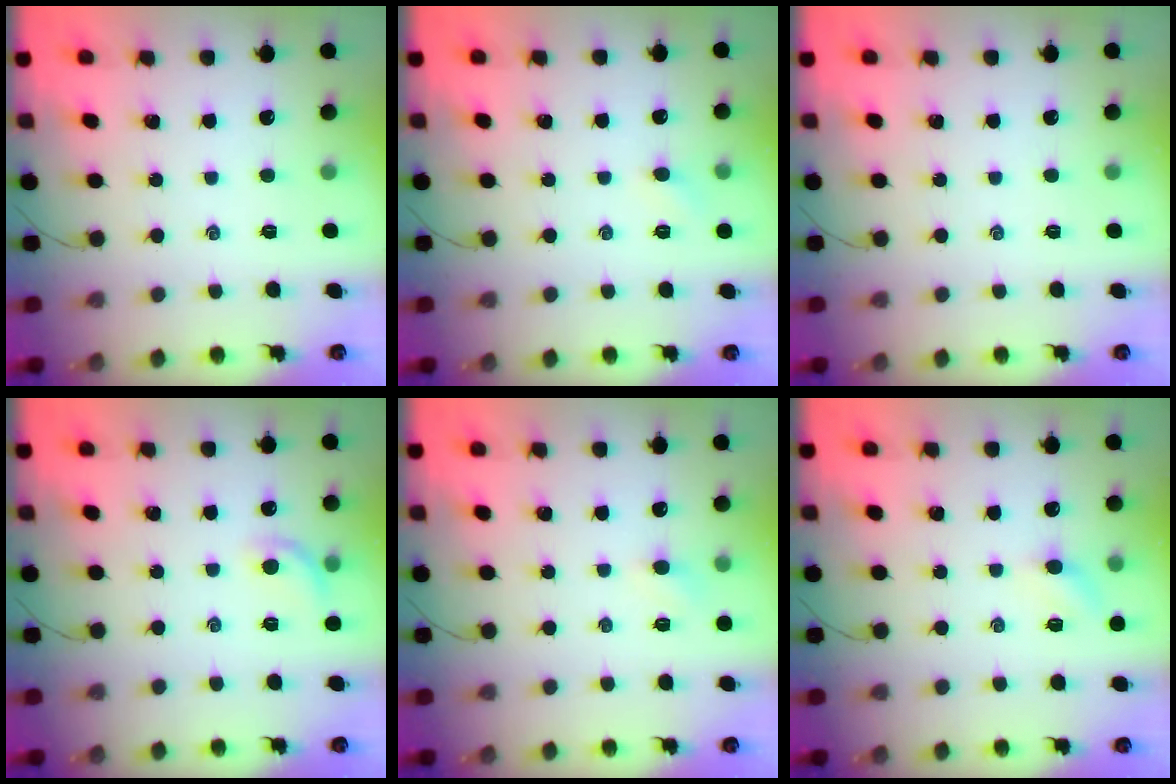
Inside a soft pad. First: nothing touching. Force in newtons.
{"total": 2.5, "press": 2.4, "slide": 0.7}
{"total": 0.0}
{"total": 6.9, "press": 6.7, "slide": 1.7}
{"total": 2.7, "press": 2.6, "slide": 0.9}
{"total": 4.0, "press": 3.9, "slide": 1.2}